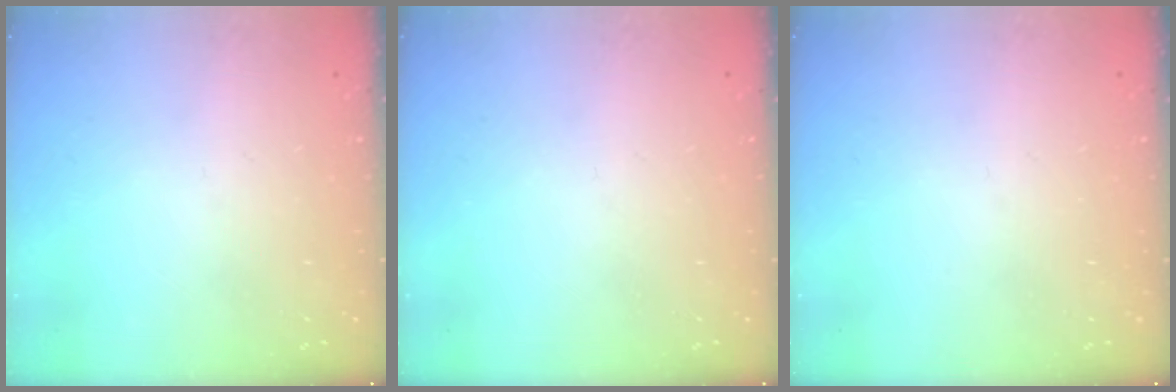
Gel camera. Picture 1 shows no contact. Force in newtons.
{"total": 0.0}
{"total": 0.0}